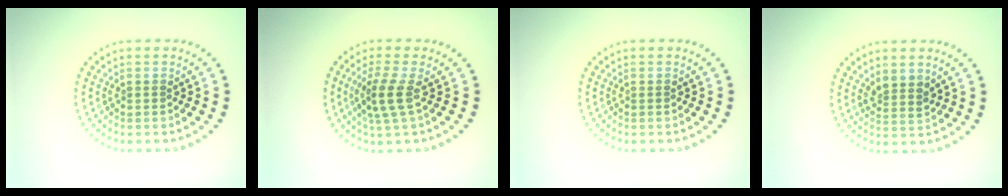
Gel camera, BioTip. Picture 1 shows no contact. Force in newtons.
{"total": 2.8, "press": 2.4, "slide": 1.4}
{"total": 0.0}
{"total": 1.9, "press": 1.6, "slide": 1.1}